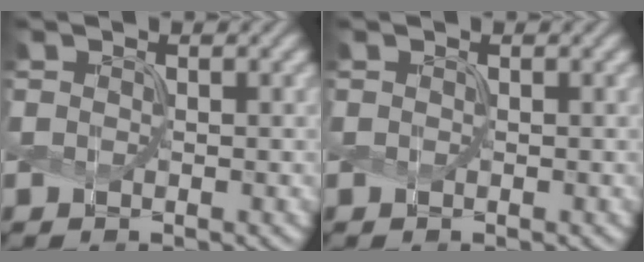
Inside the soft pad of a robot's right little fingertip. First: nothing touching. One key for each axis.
{"total": 0.0}